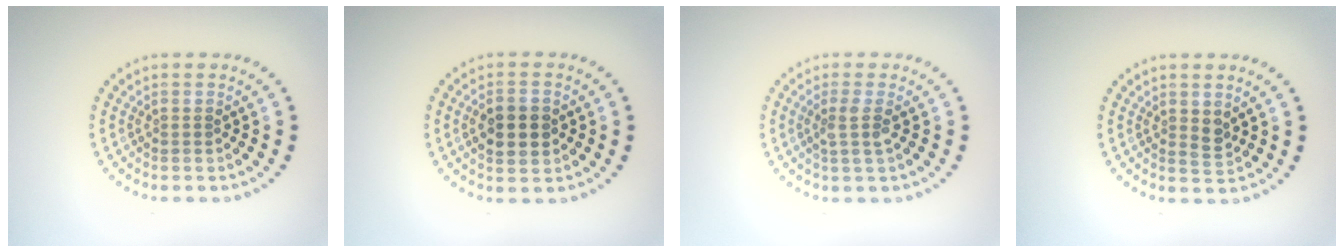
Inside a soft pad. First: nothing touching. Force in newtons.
{"total": 4.1, "press": 4.1, "slide": 0.3}
{"total": 1.7, "press": 1.3, "slide": 1.2}
{"total": 1.1, "press": 1.0, "slide": 0.5}